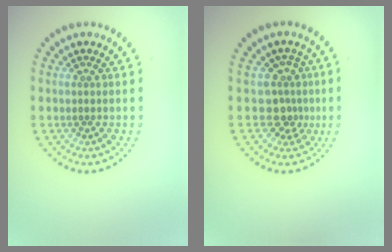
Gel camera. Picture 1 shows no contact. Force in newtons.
{"total": 2.7, "press": 1.9, "slide": 1.9}